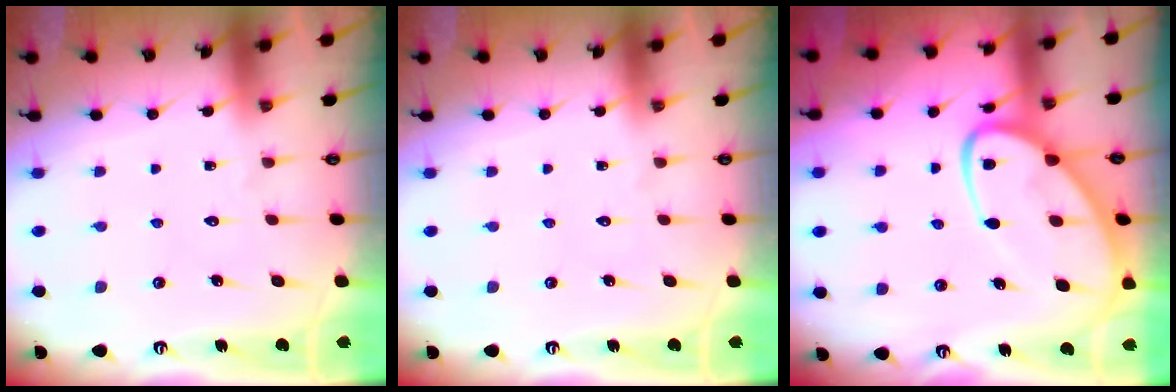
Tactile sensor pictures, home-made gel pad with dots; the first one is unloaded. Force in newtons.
{"total": 0.0}
{"total": 12.6, "press": 12.6, "slide": 1.2}